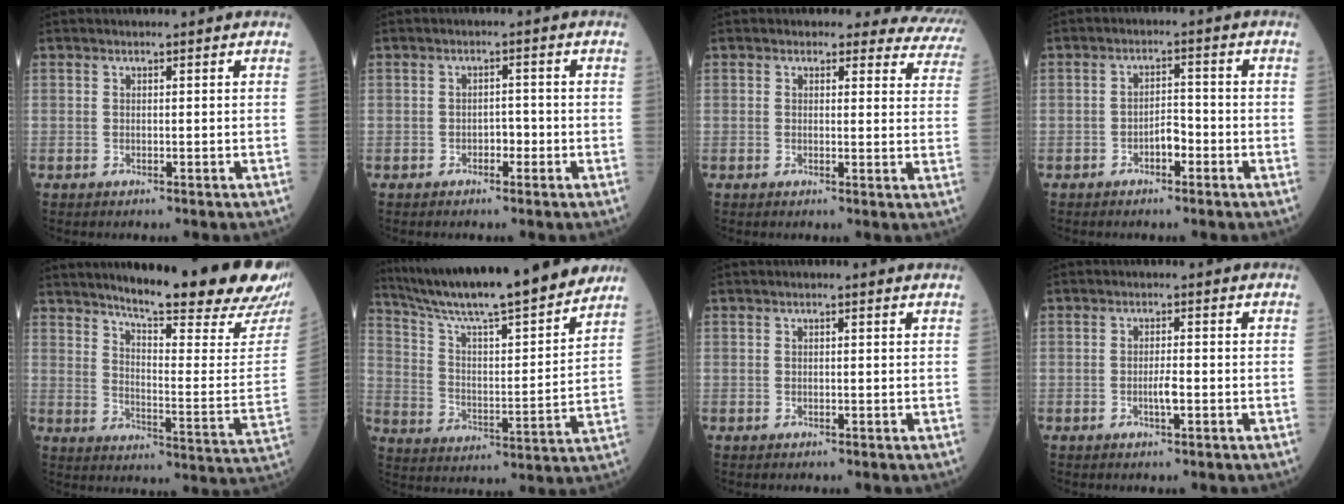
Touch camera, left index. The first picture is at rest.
{"total": 1.8, "force": [-1.0, 0.9, 1.2], "torque": [-0.009, 0.002, -0.020]}
{"total": 11.3, "force": [10.6, 3.9, 0.4], "torque": [0.049, -0.049, 0.067]}
{"total": 3.0, "force": [-1.8, 1.2, 2.1], "torque": [-0.028, 0.004, -0.035]}
{"total": 24.7, "force": [20.9, 1.4, 13.2], "torque": [-0.191, -0.084, 0.259]}
{"total": 22.6, "force": [19.8, 1.0, 10.7], "torque": [-0.181, -0.018, 0.302]}
{"total": 0.7, "force": [0.3, 0.1, 0.7], "torque": [-0.013, 0.005, -0.001]}
{"total": 2.1, "force": [-0.9, 0.3, 1.9], "torque": [-0.035, -0.003, -0.017]}